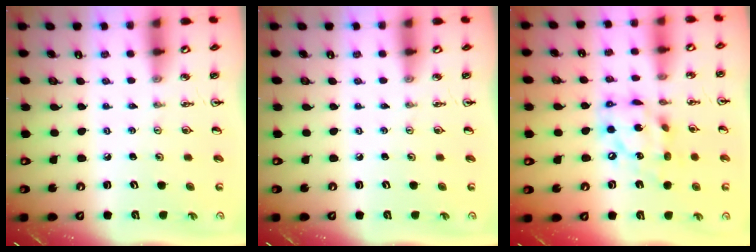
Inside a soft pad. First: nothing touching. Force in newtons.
{"total": 0.0}
{"total": 14.3, "press": 14.2, "slide": 1.8}